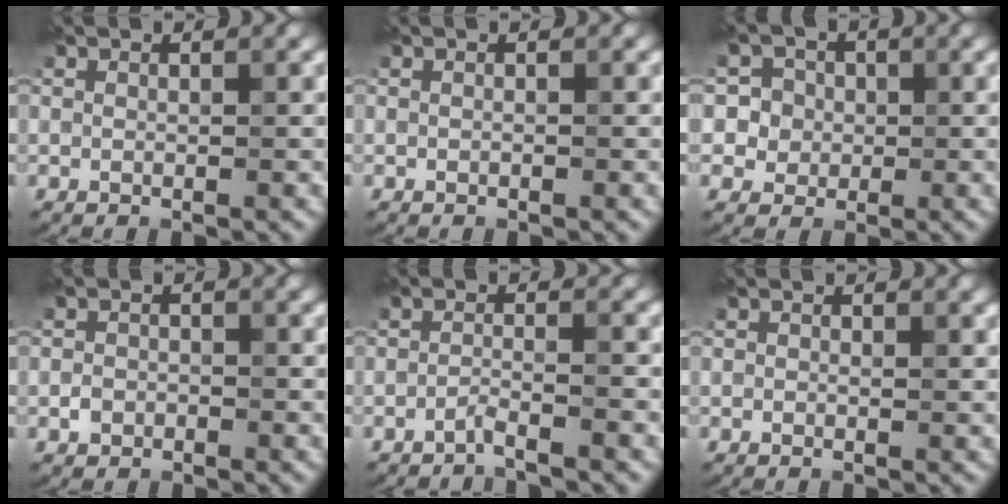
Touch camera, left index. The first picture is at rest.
{"total": 0.0}
{"total": 5.9, "force": [1.2, 5.5, 1.6], "torque": [-0.030, 0.043, 0.001]}
{"total": 1.1, "force": [-0.5, 0.8, 0.4], "torque": [-0.006, 0.004, -0.012]}
{"total": 1.4, "force": [-1.2, -0.3, 0.6], "torque": [-0.014, 0.008, -0.025]}
{"total": 0.6, "force": [0.3, 0.3, 0.4], "torque": [-0.007, 0.000, 0.002]}